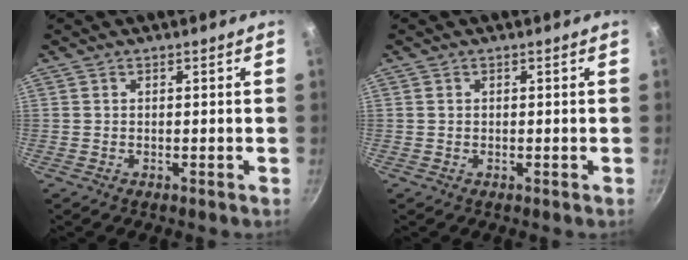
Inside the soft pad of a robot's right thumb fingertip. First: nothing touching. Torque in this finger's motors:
{"motor_torque": [-0.16, -0.05, -0.15, 0.05, 0.00]}